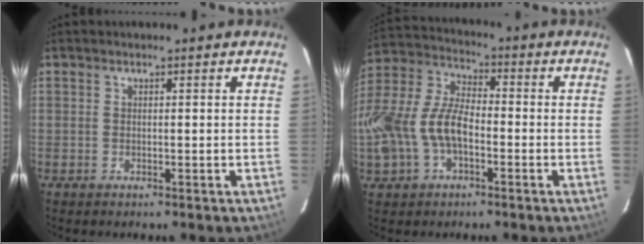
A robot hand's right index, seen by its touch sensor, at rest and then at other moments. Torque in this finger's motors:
{"motor_torque": [0.55, -0.20, 0.78, 0.21]}